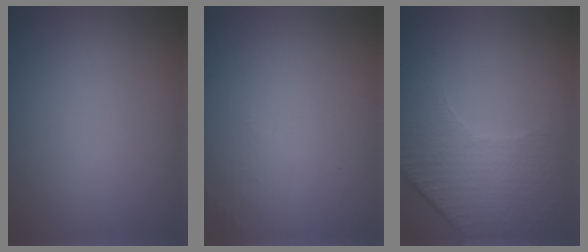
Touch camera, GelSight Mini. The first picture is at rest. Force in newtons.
{"total": 0.7, "press": 0.6, "slide": 0.1}
{"total": 4.8, "press": 3.4, "slide": 3.3}